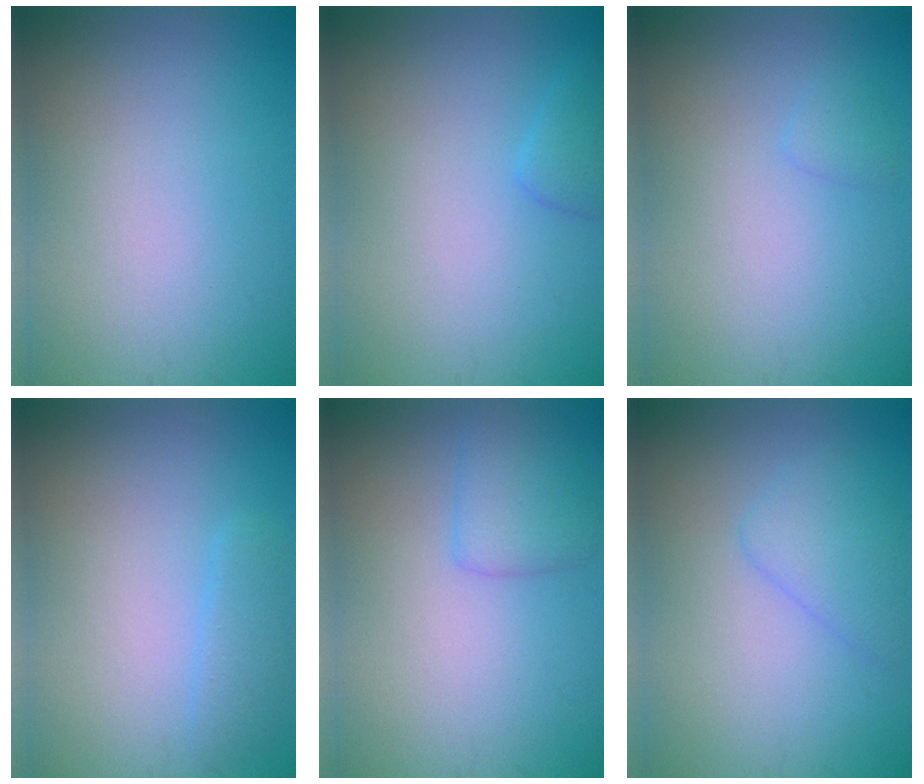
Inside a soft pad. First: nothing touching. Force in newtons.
{"total": 1.4, "press": 1.4, "slide": 0.1}
{"total": 0.8, "press": 0.8, "slide": 0.1}
{"total": 1.7, "press": 1.7, "slide": 0.1}
{"total": 2.1, "press": 2.1, "slide": 0.1}
{"total": 2.6, "press": 2.6, "slide": 0.0}